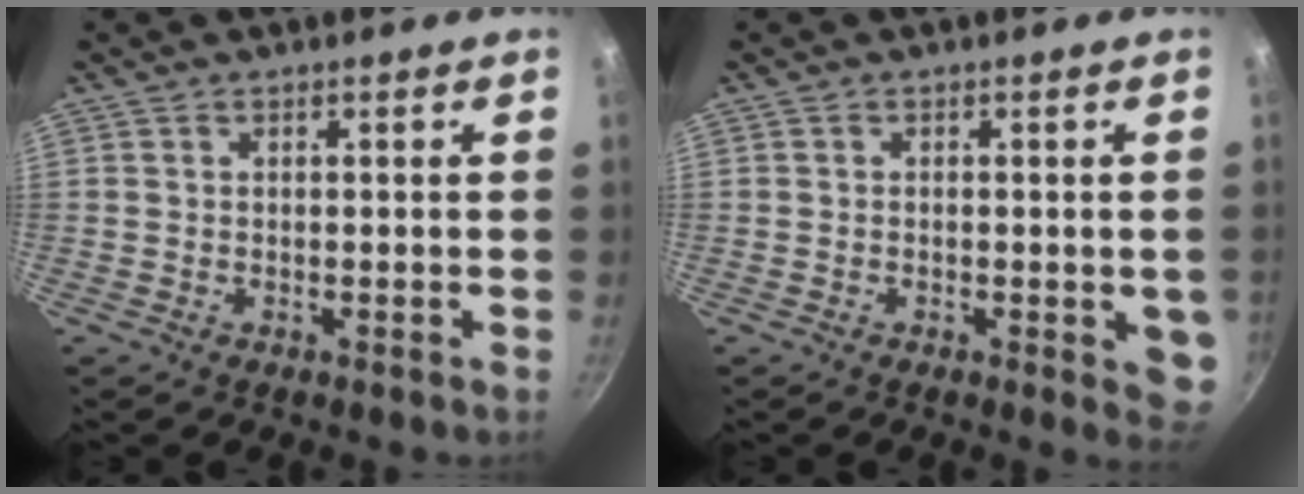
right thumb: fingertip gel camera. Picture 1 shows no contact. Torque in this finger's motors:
{"motor_torque": [1.43, 1.26, 1.05, -0.12, 0.00]}